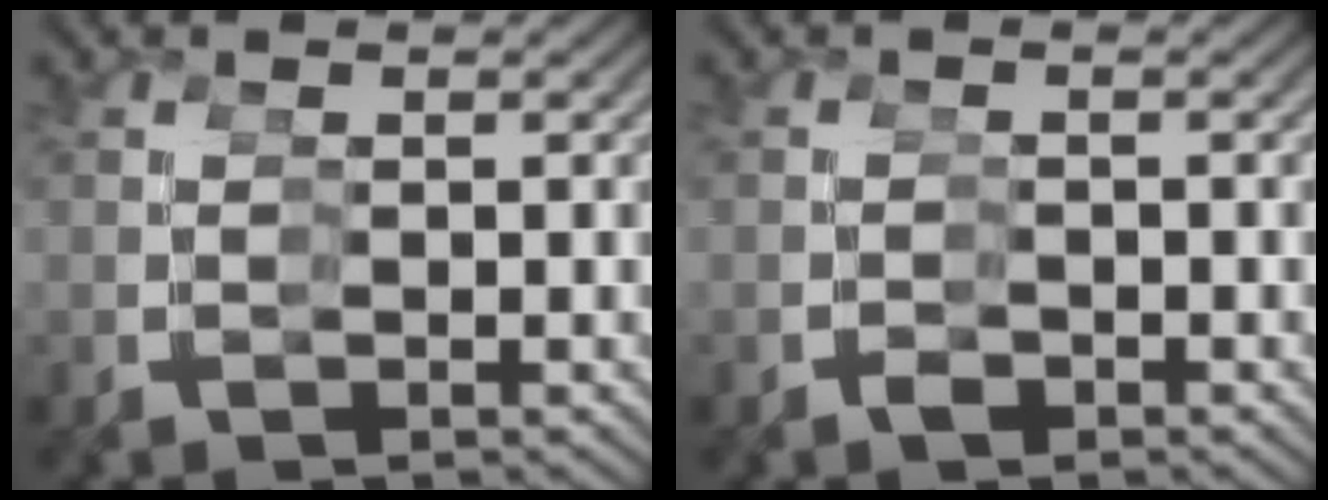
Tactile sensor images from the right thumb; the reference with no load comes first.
{"total": 1.7, "force": [-1.2, 1.0, 0.6], "torque": [-0.015, -0.017, -0.013]}